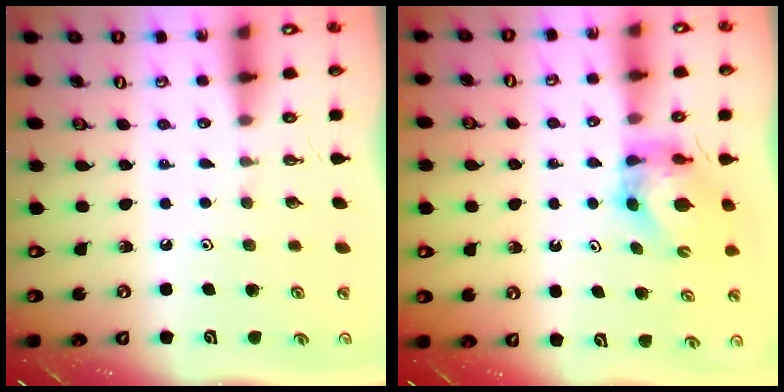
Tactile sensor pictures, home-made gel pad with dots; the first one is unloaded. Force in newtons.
{"total": 5.8, "press": 5.8, "slide": 0.5}